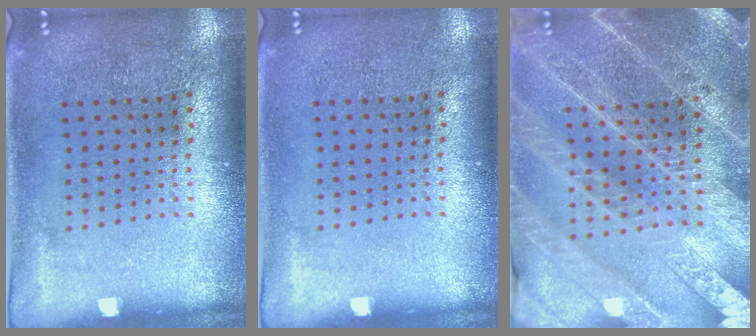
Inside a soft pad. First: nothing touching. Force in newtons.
{"total": 0.0}
{"total": 3.9, "press": 3.6, "slide": 1.5}